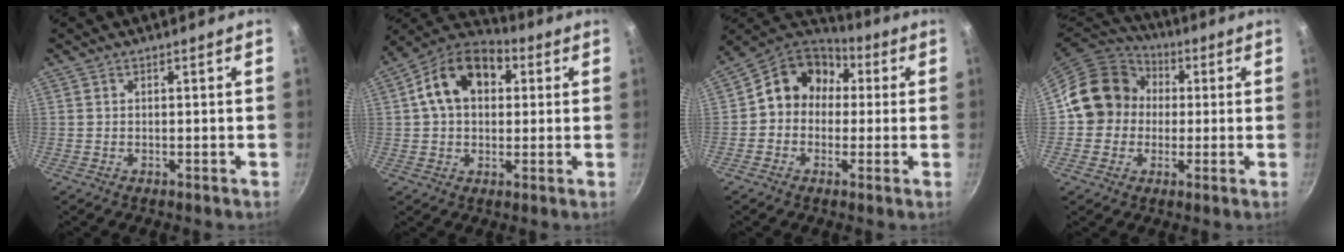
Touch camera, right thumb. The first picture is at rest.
{"total": 14.5, "force": [3.4, 10.1, 9.8], "torque": [-0.136, 0.024, 0.037]}
{"total": 12.3, "force": [1.4, 10.6, 6.1], "torque": [-0.059, 0.032, -0.004]}
{"total": 14.5, "force": [1.0, 13.0, 6.5], "torque": [-0.080, 0.035, 0.001]}